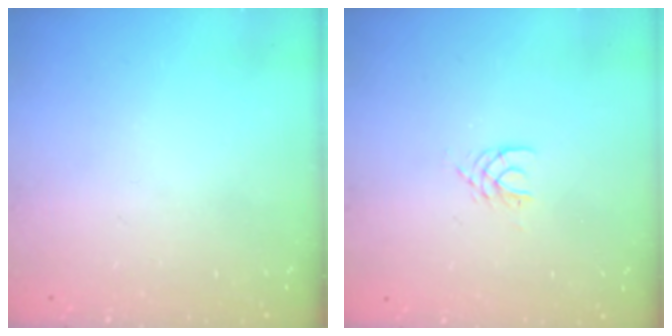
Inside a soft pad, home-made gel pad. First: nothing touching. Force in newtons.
{"total": 3.4, "press": 3.4, "slide": 0.4}